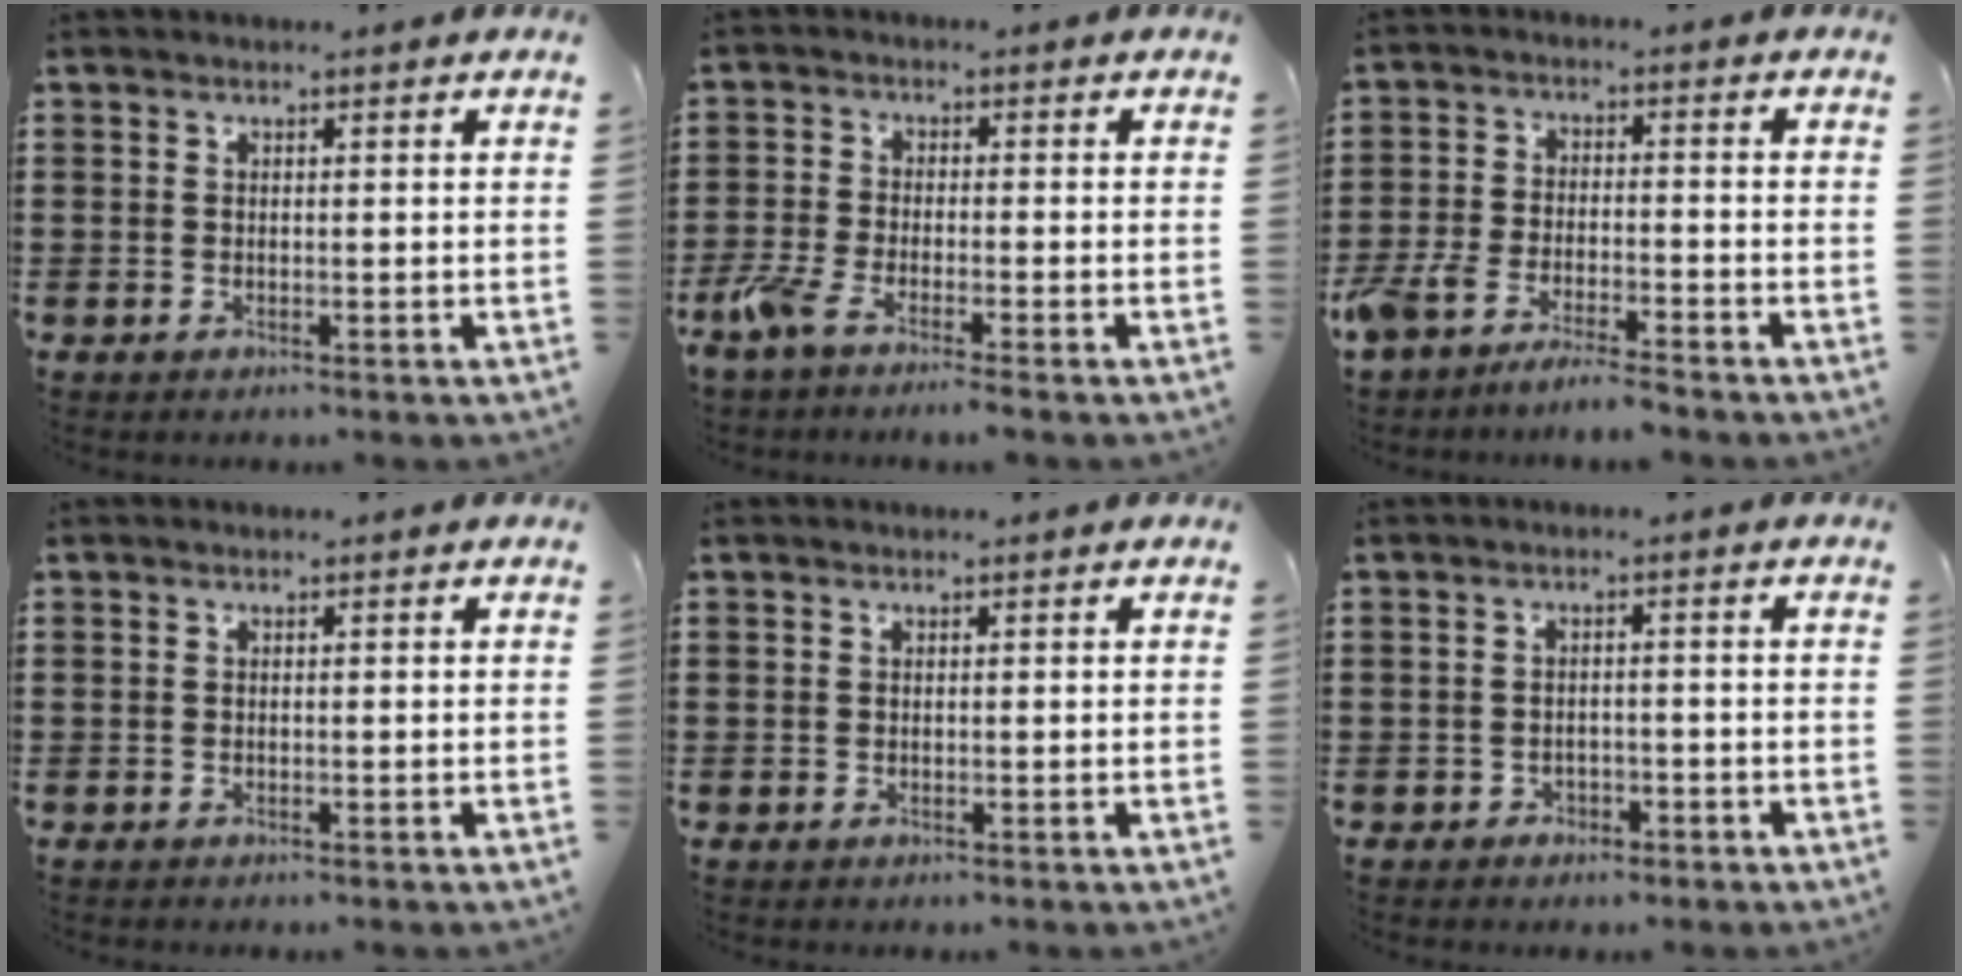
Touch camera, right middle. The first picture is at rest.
{"total": 4.0, "force": [-3.0, 0.4, 2.6], "torque": [-0.080, -0.015, -0.066]}
{"total": 5.5, "force": [-5.1, 0.2, 1.9], "torque": [-0.052, -0.010, -0.104]}
{"total": 0.0}
{"total": 0.0}
{"total": 1.6, "force": [-1.4, 0.8, 0.1], "torque": [-0.010, -0.001, -0.031]}